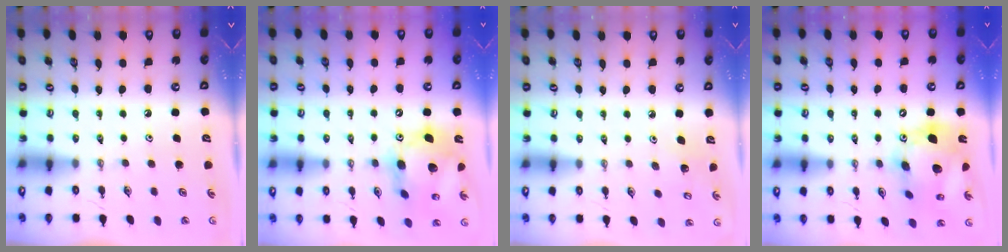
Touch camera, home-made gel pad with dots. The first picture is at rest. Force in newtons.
{"total": 15.7, "press": 15.6, "slide": 1.7}
{"total": 3.4, "press": 3.4, "slide": 0.3}
{"total": 19.3, "press": 19.0, "slide": 3.2}